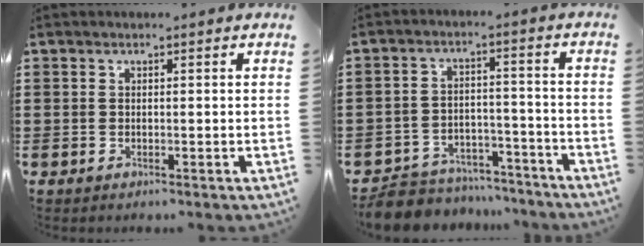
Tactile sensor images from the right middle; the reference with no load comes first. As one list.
[{"total": 6.5, "force": [-6.3, 1.4, 0.6], "torque": [-0.019, 0.015, -0.127]}]